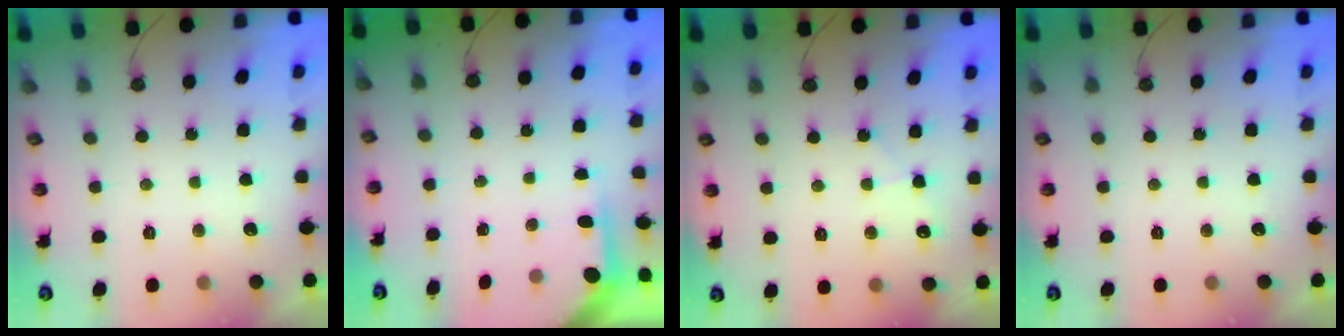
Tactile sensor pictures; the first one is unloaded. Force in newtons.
{"total": 3.5, "press": 3.5, "slide": 0.3}
{"total": 5.9, "press": 5.9, "slide": 0.7}
{"total": 0.0}